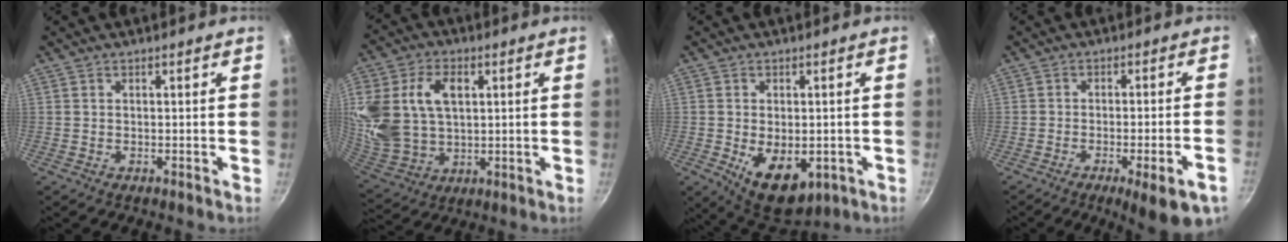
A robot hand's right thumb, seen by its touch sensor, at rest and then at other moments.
{"total": 19.0, "force": [4.4, 13.3, 12.8], "torque": [-0.270, -0.005, 0.093]}
{"total": 11.2, "force": [-2.7, 6.7, 8.5], "torque": [-0.098, -0.009, -0.021]}
{"total": 10.4, "force": [-5.2, 2.2, 8.7], "torque": [-0.107, 0.015, -0.065]}